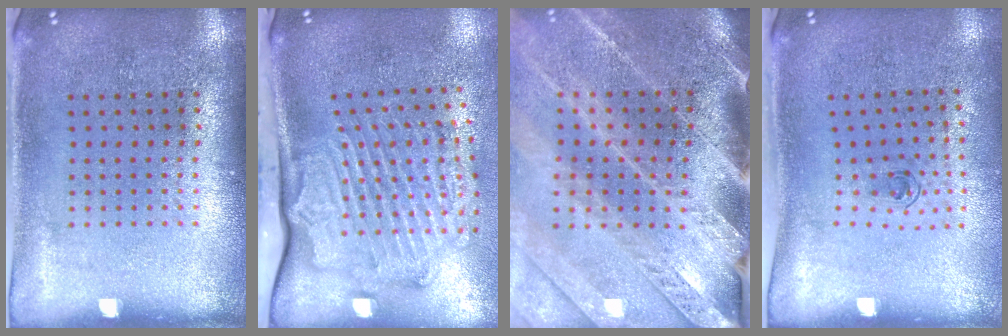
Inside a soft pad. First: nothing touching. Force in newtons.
{"total": 2.5, "press": 2.2, "slide": 1.2}
{"total": 3.8, "press": 3.2, "slide": 2.1}
{"total": 0.6, "press": 0.4, "slide": 0.5}